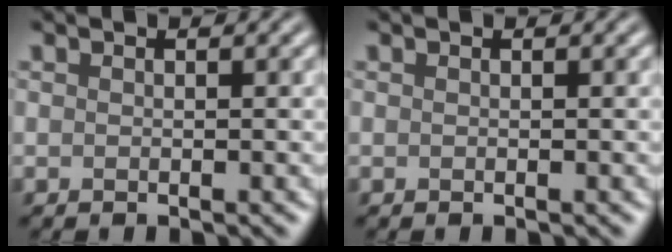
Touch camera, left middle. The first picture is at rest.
{"total": 0.0}